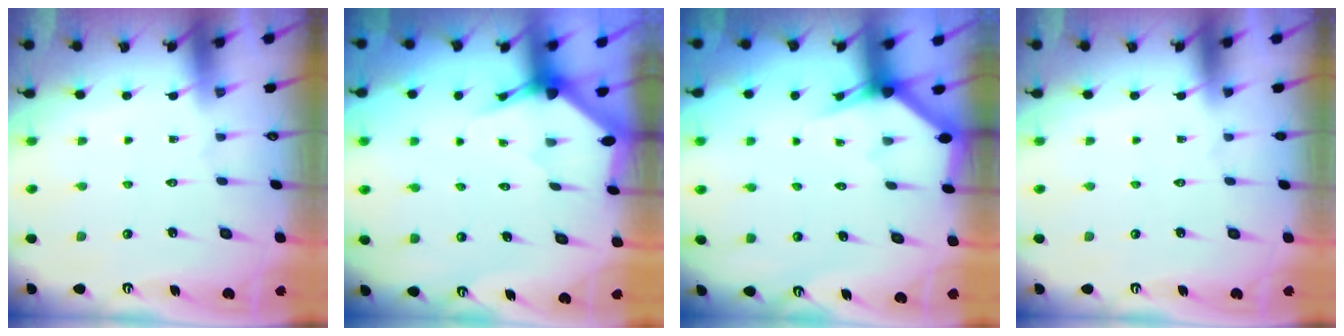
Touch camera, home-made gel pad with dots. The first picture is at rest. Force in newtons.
{"total": 2.9, "press": 2.9, "slide": 0.2}
{"total": 2.7, "press": 2.7, "slide": 0.1}
{"total": 0.0}